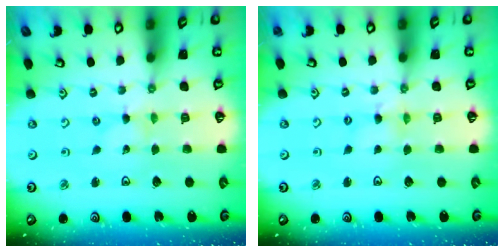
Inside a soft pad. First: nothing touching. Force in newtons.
{"total": 1.8, "press": 1.8, "slide": 0.2}